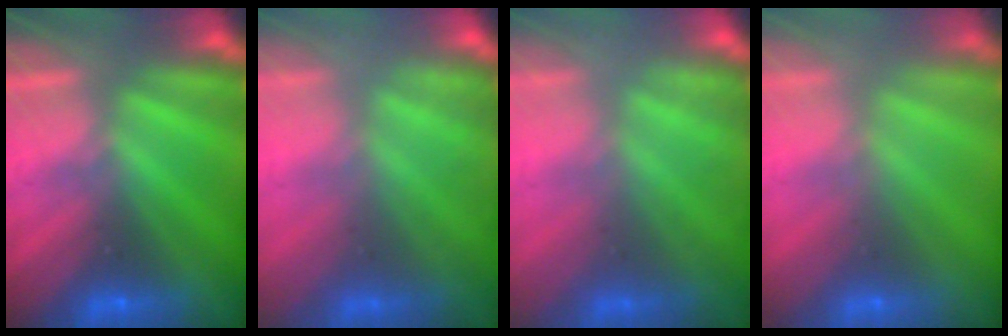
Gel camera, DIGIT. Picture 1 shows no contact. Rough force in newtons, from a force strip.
{"total": 2.2}
{"total": 2.2}
{"total": 2.9}